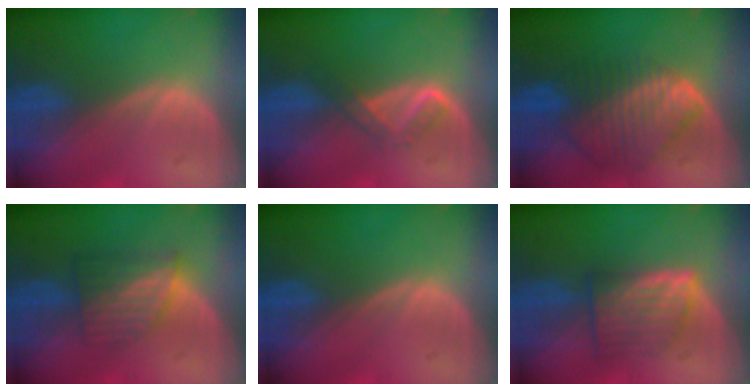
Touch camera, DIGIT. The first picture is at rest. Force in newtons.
{"total": 2.8, "press": 2.7, "slide": 0.7}
{"total": 8.5, "press": 7.6, "slide": 3.9}
{"total": 6.2, "press": 5.5, "slide": 2.9}
{"total": 0.0}
{"total": 6.4, "press": 5.9, "slide": 2.3}